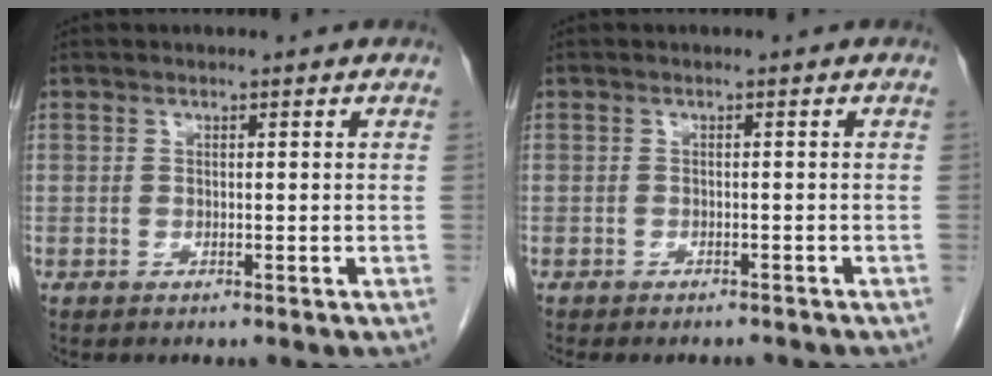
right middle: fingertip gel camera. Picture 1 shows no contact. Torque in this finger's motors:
{"motor_torque": [0.17, -0.16, 0.03, 0.03]}